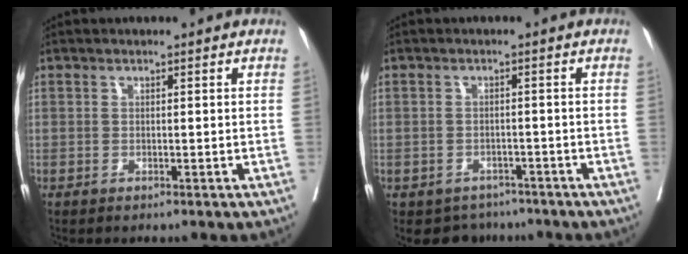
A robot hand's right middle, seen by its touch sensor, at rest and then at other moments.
{"total": 3.8, "force": [-3.1, 2.1, 0.0], "torque": [0.011, 0.009, -0.042]}